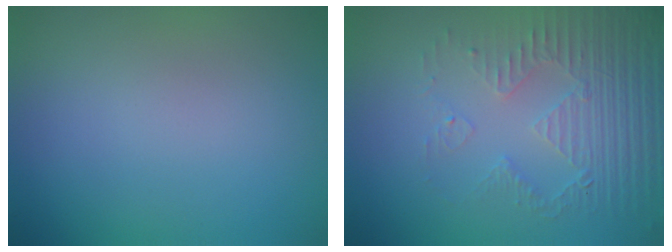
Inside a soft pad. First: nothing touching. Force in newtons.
{"total": 5.2, "press": 3.3, "slide": 3.9}